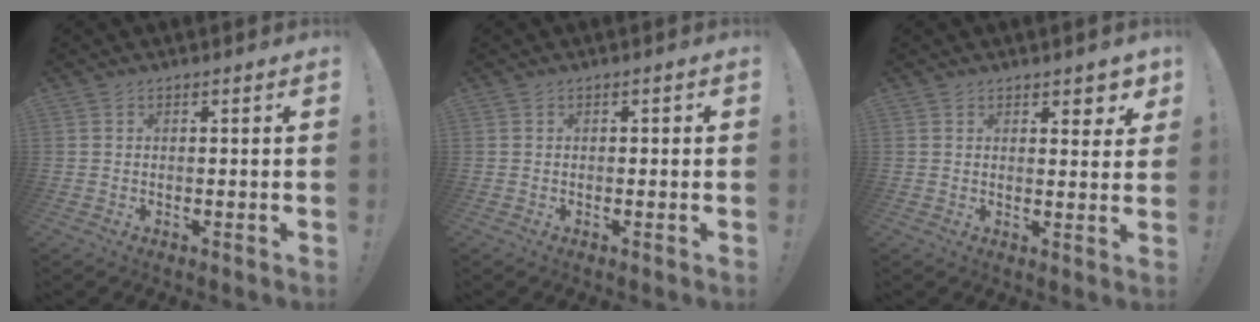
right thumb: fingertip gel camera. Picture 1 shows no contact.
{"total": 0.8, "force": [-0.5, 0.6, 0.2], "torque": [-0.011, 0.005, -0.007]}
{"total": 3.8, "force": [2.6, 2.0, 2.0], "torque": [-0.012, -0.018, 0.042]}